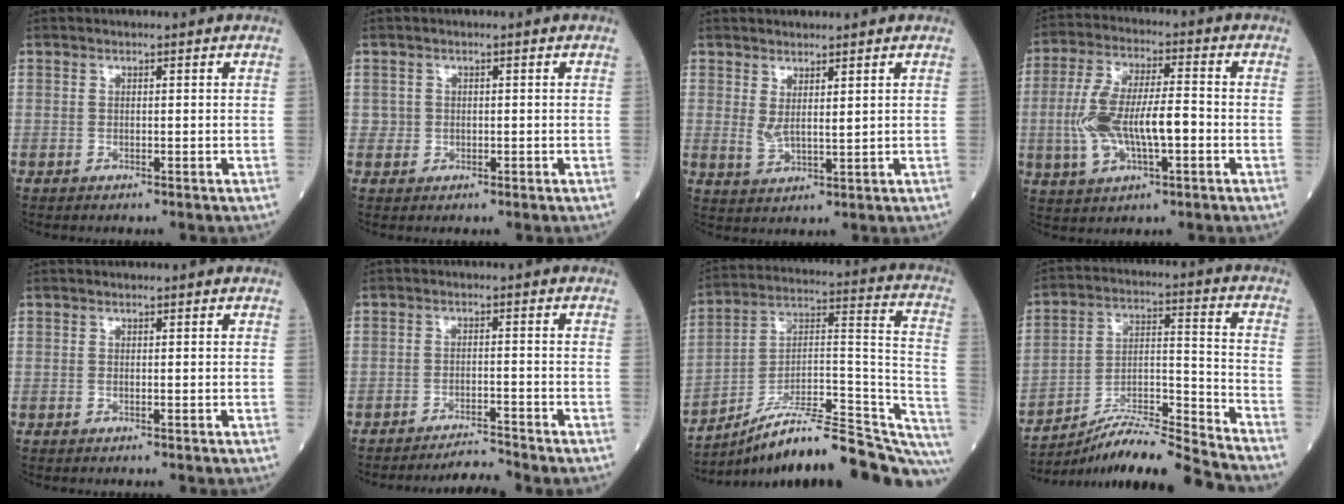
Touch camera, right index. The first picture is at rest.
{"total": 1.3, "force": [0.0, 1.3, 0.1], "torque": [0.006, 0.004, -0.001]}
{"total": 3.2, "force": [1.5, 0.9, 2.7], "torque": [-0.062, -0.005, 0.039]}
{"total": 11.9, "force": [-1.9, 4.0, 11.1], "torque": [-0.229, 0.015, -0.028]}
{"total": 0.0}
{"total": 3.9, "force": [-3.7, -1.5, 0.0], "torque": [-0.003, -0.010, -0.061]}
{"total": 25.0, "force": [-20.4, 3.6, 14.1], "torque": [-0.131, 0.039, -0.305]}
{"total": 15.7, "force": [-14.7, -1.5, 5.2], "torque": [-0.088, 0.021, -0.257]}